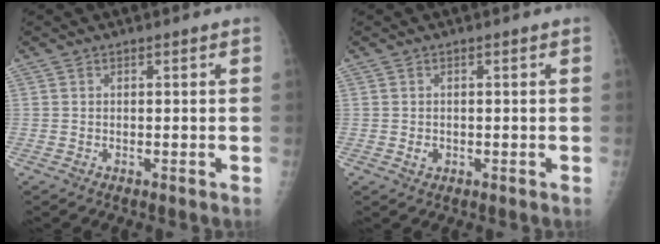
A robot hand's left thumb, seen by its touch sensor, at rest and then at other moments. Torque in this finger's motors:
{"motor_torque": [0.27, 0.16, 0.22, 0.12, 0.00]}